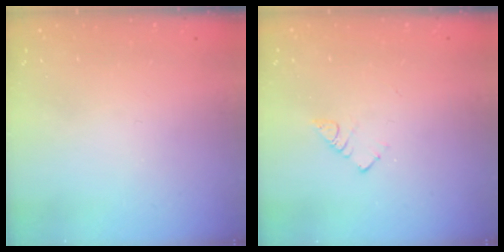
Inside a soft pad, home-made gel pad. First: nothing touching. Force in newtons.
{"total": 3.8, "press": 3.8, "slide": 0.2}